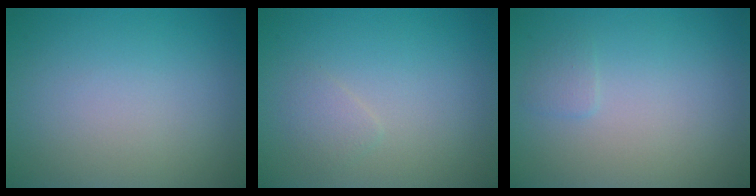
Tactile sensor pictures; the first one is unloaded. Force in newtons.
{"total": 1.0, "press": 1.0, "slide": 0.0}
{"total": 0.8, "press": 0.8, "slide": 0.1}